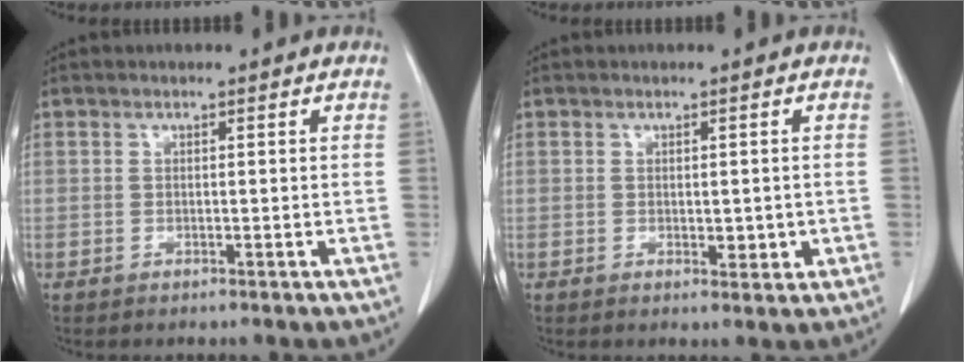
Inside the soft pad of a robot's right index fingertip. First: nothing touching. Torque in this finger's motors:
{"motor_torque": [0.04, 0.11, 0.05, 0.02]}